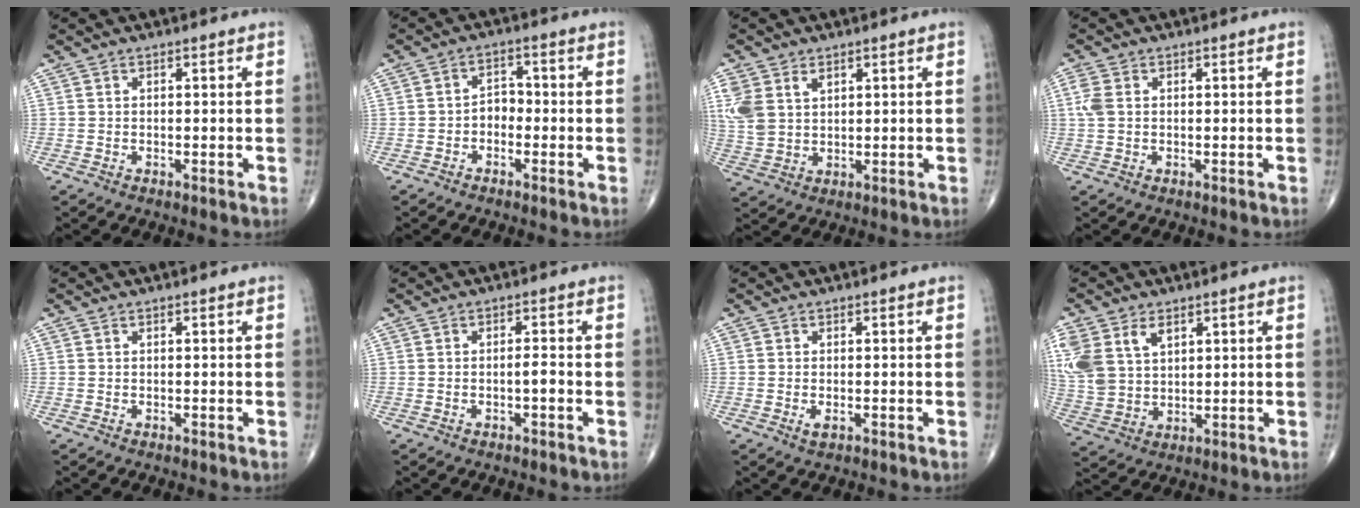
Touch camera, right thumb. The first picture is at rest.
{"total": 3.3, "force": [-1.3, 2.4, 1.9], "torque": [-0.015, 0.020, -0.032]}
{"total": 7.8, "force": [3.1, 5.3, 4.9], "torque": [-0.106, -0.001, 0.073]}
{"total": 4.0, "force": [0.6, 2.7, 2.8], "torque": [-0.082, 0.006, 0.010]}
{"total": 0.0}
{"total": 1.8, "force": [-0.6, 0.4, 1.6], "torque": [-0.022, 0.005, -0.010]}
{"total": 1.3, "force": [-0.4, 0.6, 1.1], "torque": [-0.022, -0.004, -0.007]}
{"total": 13.8, "force": [5.6, 9.4, 8.4], "torque": [-0.197, -0.003, 0.122]}